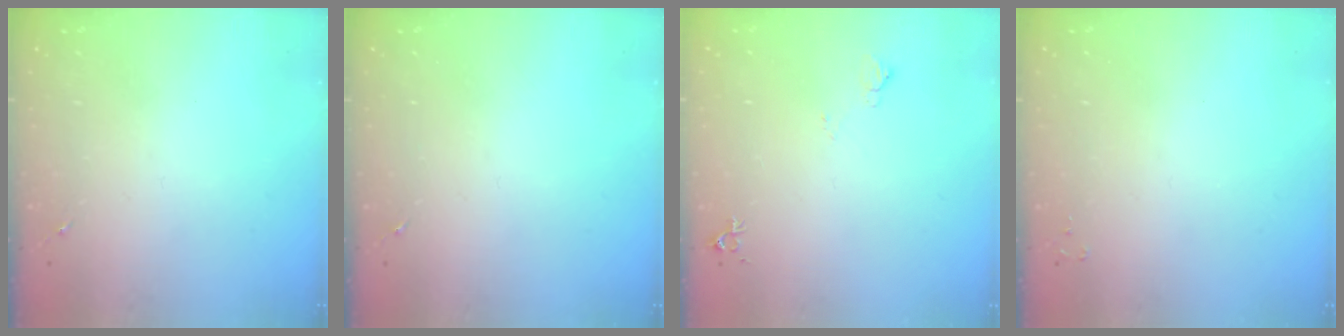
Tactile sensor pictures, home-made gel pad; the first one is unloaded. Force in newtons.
{"total": 0.0}
{"total": 5.2, "press": 5.1, "slide": 1.1}
{"total": 2.0, "press": 2.0, "slide": 0.3}